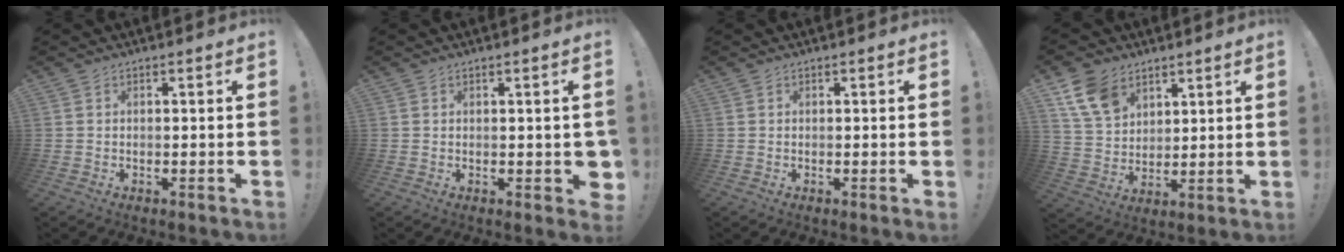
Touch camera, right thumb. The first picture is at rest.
{"total": 2.1, "force": [0.3, 1.4, 1.5], "torque": [-0.014, 0.001, 0.006]}
{"total": 0.5, "force": [0.1, -0.4, 0.4], "torque": [-0.004, -0.002, 0.000]}
{"total": 11.7, "force": [7.1, 7.7, 5.2], "torque": [-0.096, -0.029, 0.141]}